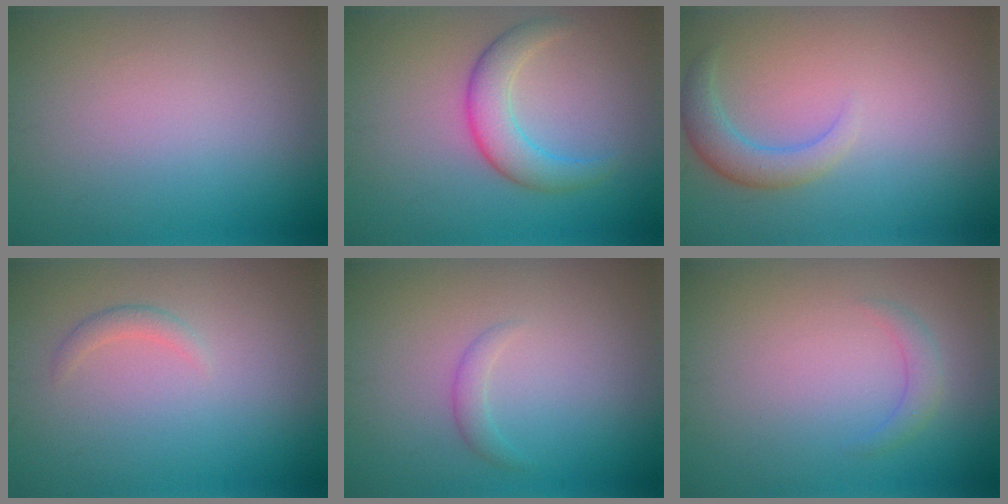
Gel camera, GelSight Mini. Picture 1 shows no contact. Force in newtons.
{"total": 3.9, "press": 3.9, "slide": 0.3}
{"total": 2.8, "press": 2.8, "slide": 0.3}
{"total": 1.1, "press": 1.1, "slide": 0.0}
{"total": 1.2, "press": 1.1, "slide": 0.2}
{"total": 1.4, "press": 1.4, "slide": 0.0}